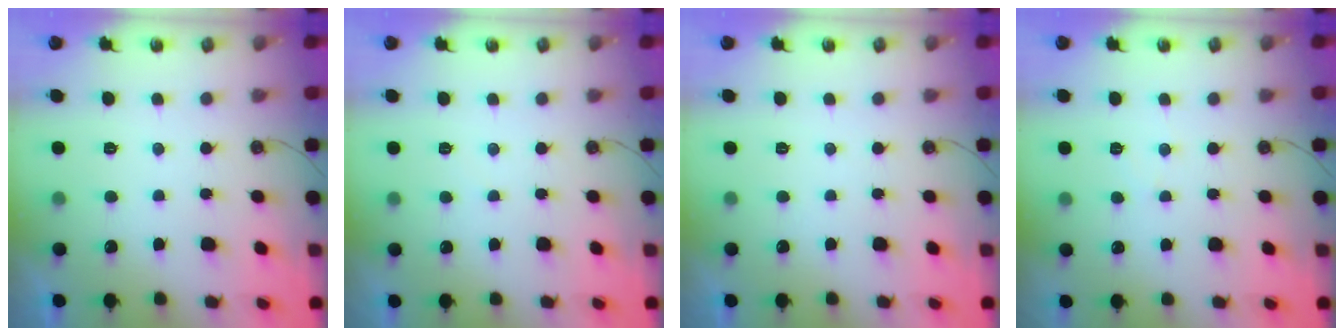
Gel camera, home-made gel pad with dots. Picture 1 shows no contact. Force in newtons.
{"total": 1.2, "press": 1.2, "slide": 0.3}
{"total": 0.0}
{"total": 3.9, "press": 3.9, "slide": 0.7}